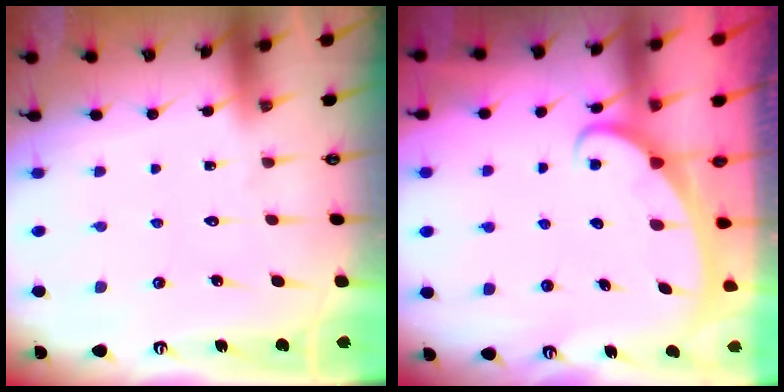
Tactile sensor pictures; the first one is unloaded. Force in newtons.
{"total": 2.6, "press": 2.6, "slide": 0.3}